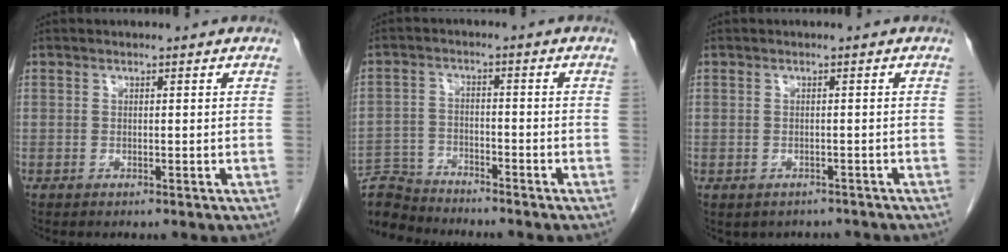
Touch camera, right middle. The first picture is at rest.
{"total": 7.1, "force": [-7.1, 0.9, -0.4], "torque": [0.008, 0.000, -0.134]}
{"total": 3.6, "force": [-2.9, 2.0, 0.5], "torque": [-0.004, 0.009, -0.032]}